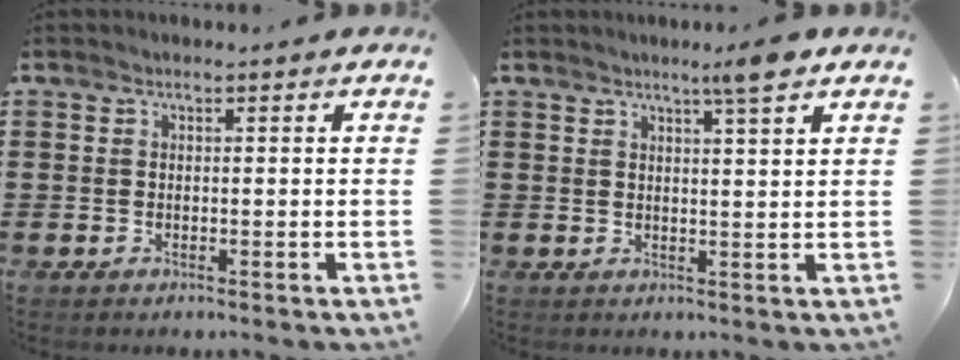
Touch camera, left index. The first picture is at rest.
{"total": 4.7, "force": [3.4, -0.3, 3.2], "torque": [-0.055, -0.006, 0.056]}